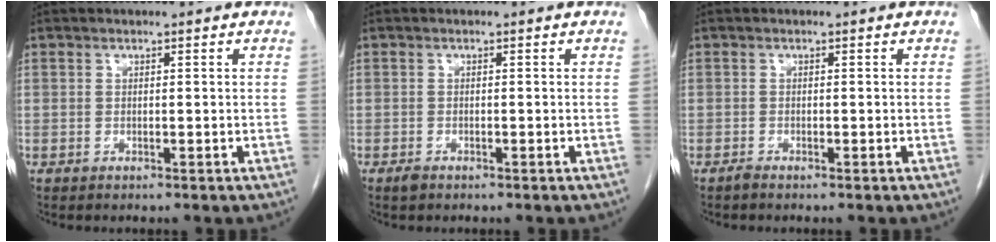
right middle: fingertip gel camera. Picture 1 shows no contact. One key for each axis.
{"total": 0.9, "fx": -0.7, "fy": 0.4, "fz": 0.4, "tx": -0.011, "ty": -0.001, "tz": -0.011}
{"total": 0.6, "fx": -0.5, "fy": 0.0, "fz": 0.2, "tx": -0.008, "ty": -0.002, "tz": -0.011}